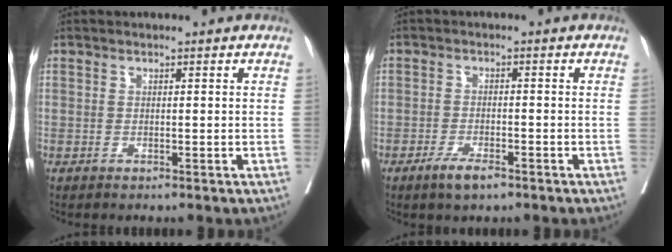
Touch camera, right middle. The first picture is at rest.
{"total": 3.5, "force": [-2.4, 0.9, 2.4], "torque": [-0.051, -0.003, -0.043]}